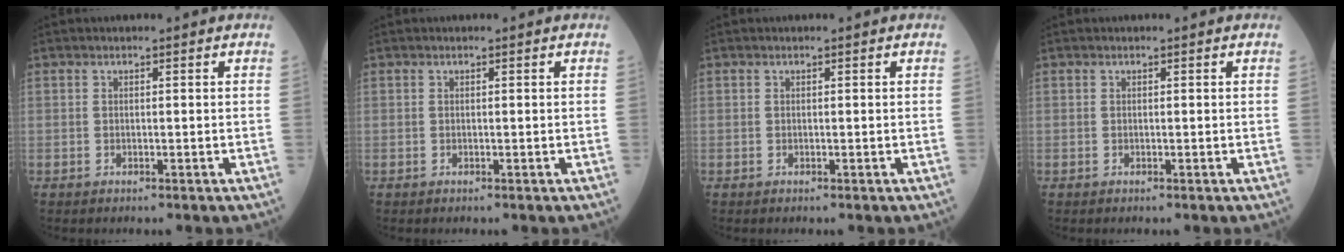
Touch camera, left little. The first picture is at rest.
{"total": 0.0}
{"total": 0.0}
{"total": 0.0}